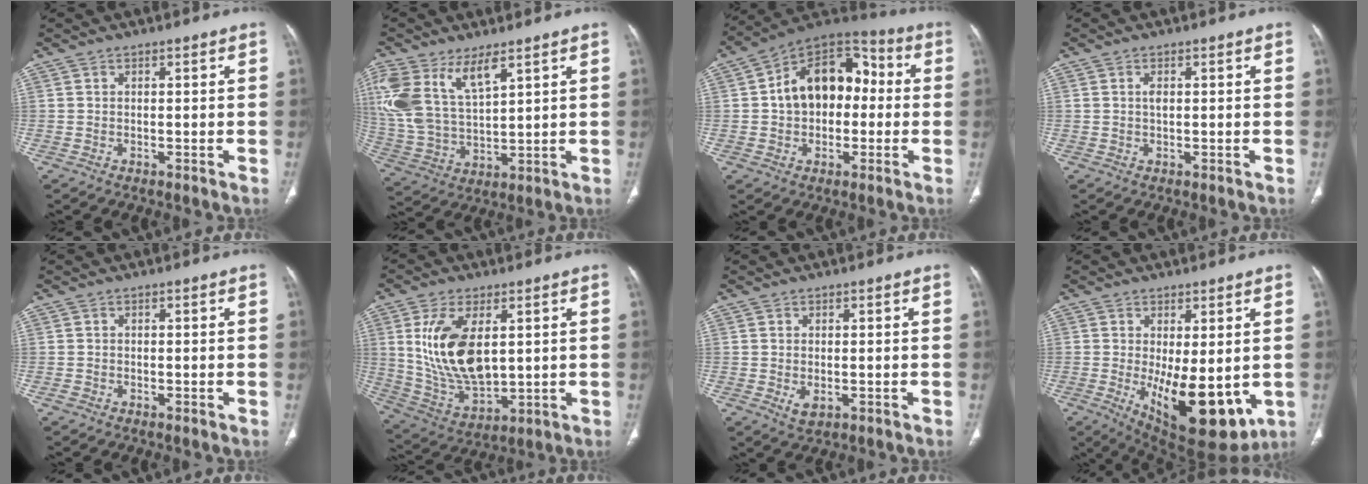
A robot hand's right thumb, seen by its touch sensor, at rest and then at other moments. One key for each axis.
{"total": 15.5, "fx": 8.0, "fy": 7.2, "fz": 11.2, "tx": -0.245, "ty": -0.022, "tz": 0.172}
{"total": 16.7, "fx": 0.8, "fy": 11.4, "fz": 12.2, "tx": -0.149, "ty": 0.044, "tz": 0.001}
{"total": 1.2, "fx": 0.3, "fy": 0.6, "fz": 1.0, "tx": -0.018, "ty": 0.004, "tz": 0.006}
{"total": 0.6, "fx": -0.3, "fy": 0.4, "fz": 0.3, "tx": -0.003, "ty": 0.000, "tz": -0.008}
{"total": 15.9, "fx": 3.5, "fy": 8.4, "fz": 13.1, "tx": -0.245, "ty": -0.020, "tz": 0.084}
{"total": 2.3, "fx": -0.4, "fy": 1.3, "fz": 1.9, "tx": -0.035, "ty": -0.007, "tz": 0.000}
{"total": 14.9, "fx": -2.4, "fy": 6.2, "fz": 13.3, "tx": -0.188, "ty": -0.030, "tz": -0.013}